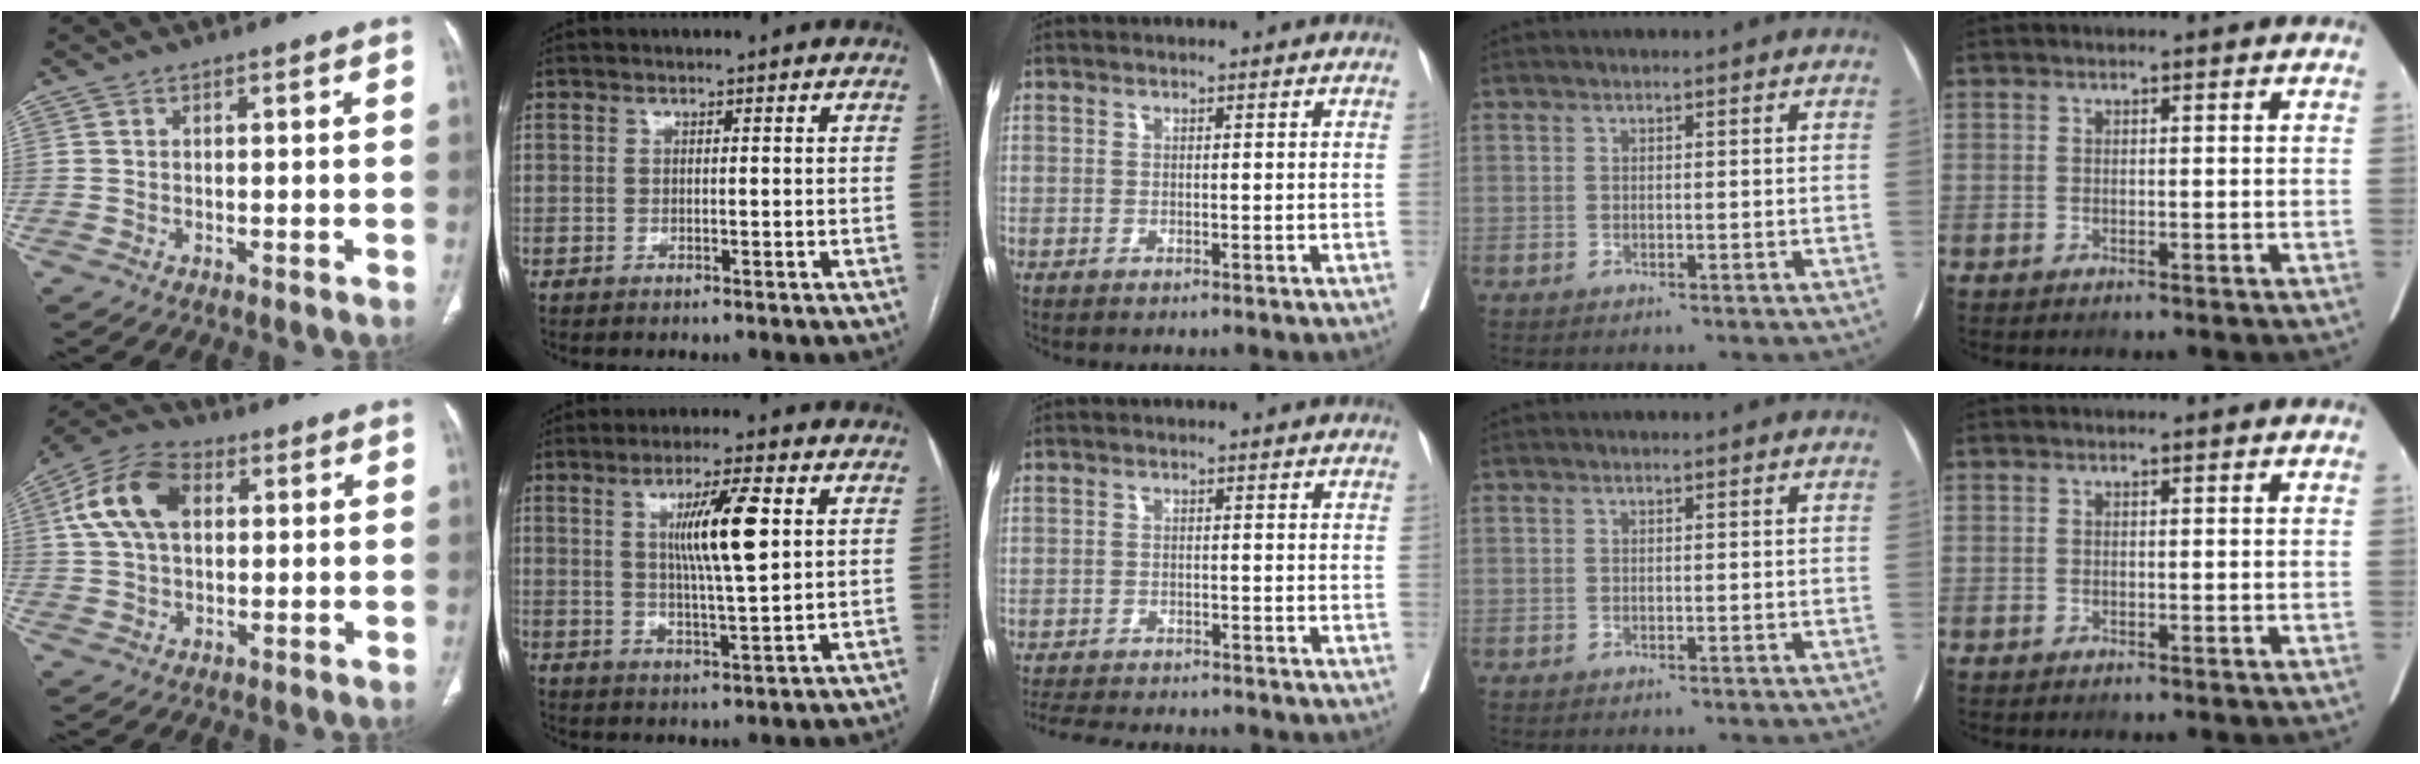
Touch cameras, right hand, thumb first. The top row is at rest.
{"thumb": {"total": 12.6, "force": [3.2, 7.9, 9.2], "torque": [-0.174, 0.022, 0.054]}, "index": {"total": 9.4, "force": [2.6, 0.6, 9.0], "torque": [-0.155, -0.003, 0.044]}, "middle": {"total": 10.9, "force": [-10.1, 1.9, 3.8], "torque": [-0.064, -0.008, -0.141]}}